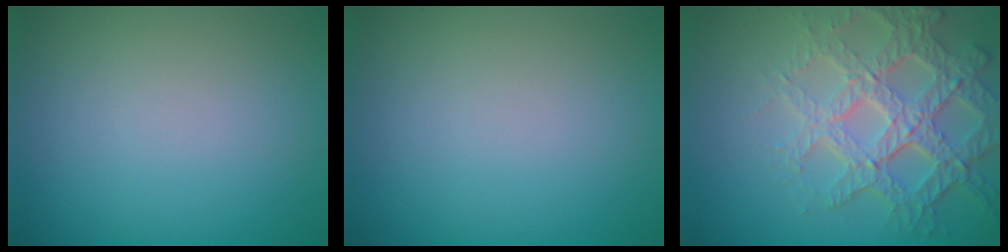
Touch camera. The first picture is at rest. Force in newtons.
{"total": 0.0}
{"total": 6.4, "press": 5.1, "slide": 3.8}